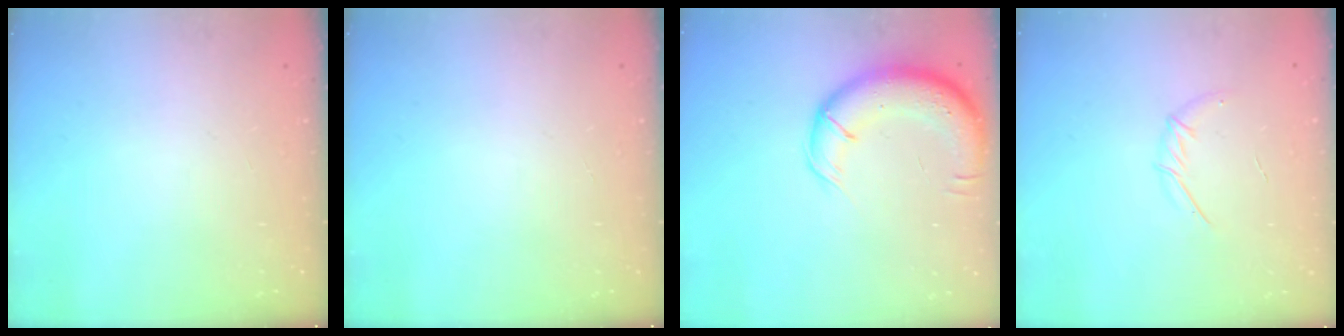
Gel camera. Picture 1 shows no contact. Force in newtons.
{"total": 0.0}
{"total": 15.0, "press": 14.6, "slide": 3.6}
{"total": 5.5, "press": 5.3, "slide": 1.4}